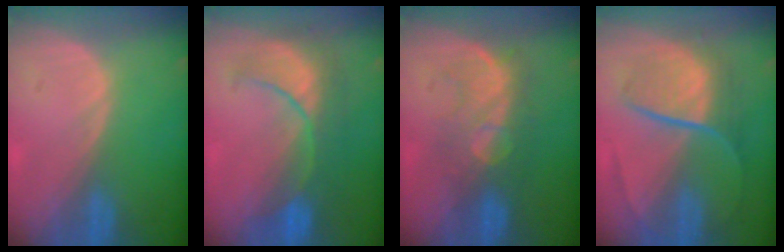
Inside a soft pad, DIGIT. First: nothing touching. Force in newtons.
{"total": 8.4, "press": 8.3, "slide": 1.6}
{"total": 8.0, "press": 7.8, "slide": 1.6}
{"total": 9.1, "press": 7.6, "slide": 4.9}